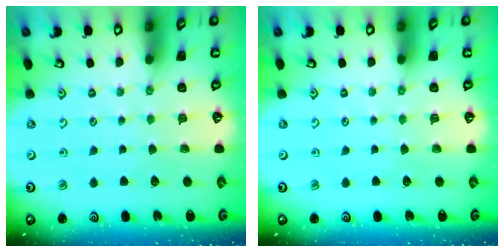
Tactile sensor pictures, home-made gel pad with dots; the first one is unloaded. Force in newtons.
{"total": 0.0}